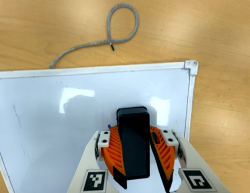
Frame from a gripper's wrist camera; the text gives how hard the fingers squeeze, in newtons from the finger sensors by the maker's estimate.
{"total": 14.9, "left": 16.7, "right": 13.0}